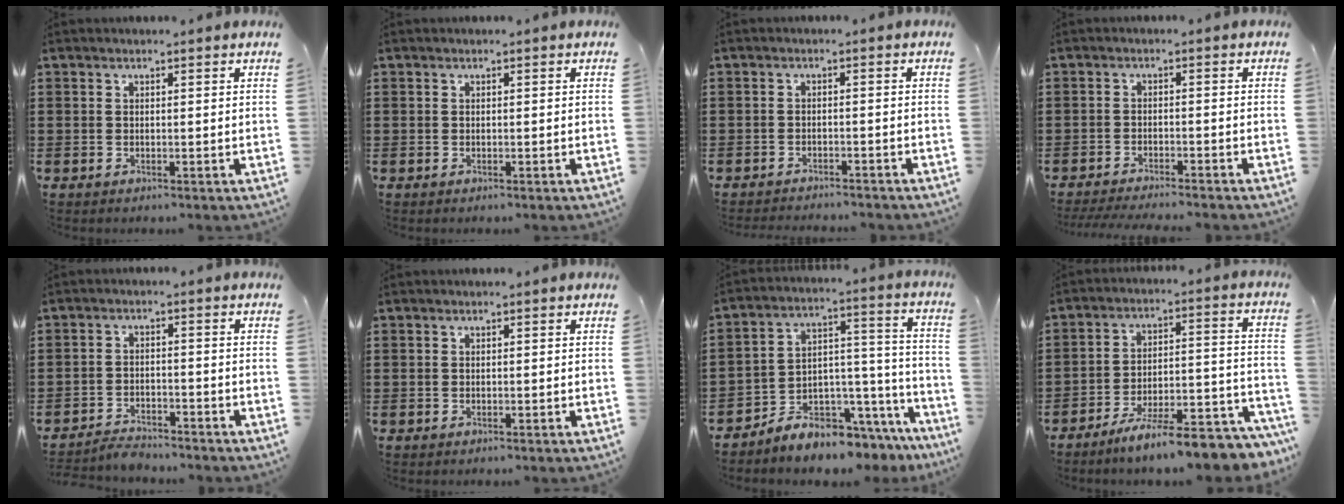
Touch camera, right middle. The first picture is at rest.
{"total": 0.0}
{"total": 1.5, "force": [-1.5, 0.0, 0.1], "torque": [-0.007, 0.000, -0.031]}
{"total": 2.6, "force": [-2.5, -0.2, 0.7], "torque": [-0.019, -0.005, -0.053]}
{"total": 3.0, "force": [-3.0, 0.4, 0.2], "torque": [-0.009, 0.003, -0.063]}
{"total": 0.0}
{"total": 6.7, "force": [-6.5, 1.7, 0.6], "torque": [-0.005, 0.010, -0.122]}
{"total": 10.6, "force": [-8.9, 0.5, 5.8], "torque": [-0.085, 0.015, -0.166]}